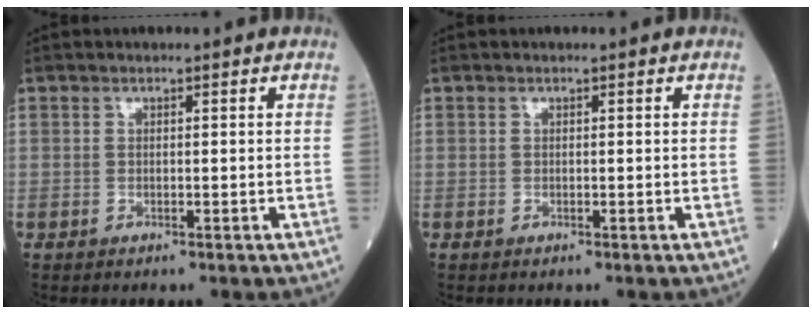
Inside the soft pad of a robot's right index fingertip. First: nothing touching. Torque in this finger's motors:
{"motor_torque": [0.00, 0.00, 0.00, 0.00]}